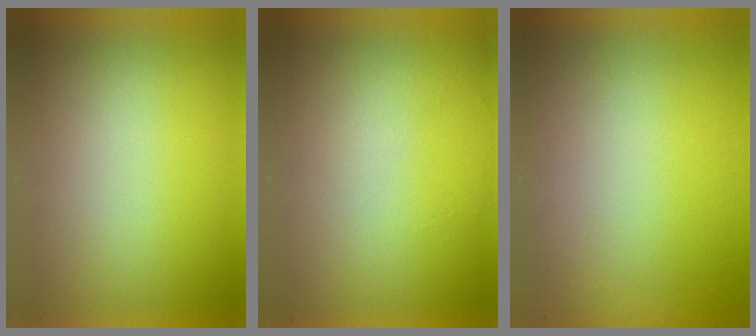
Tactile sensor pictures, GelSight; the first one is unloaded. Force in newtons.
{"total": 1.1}
{"total": 2.8}